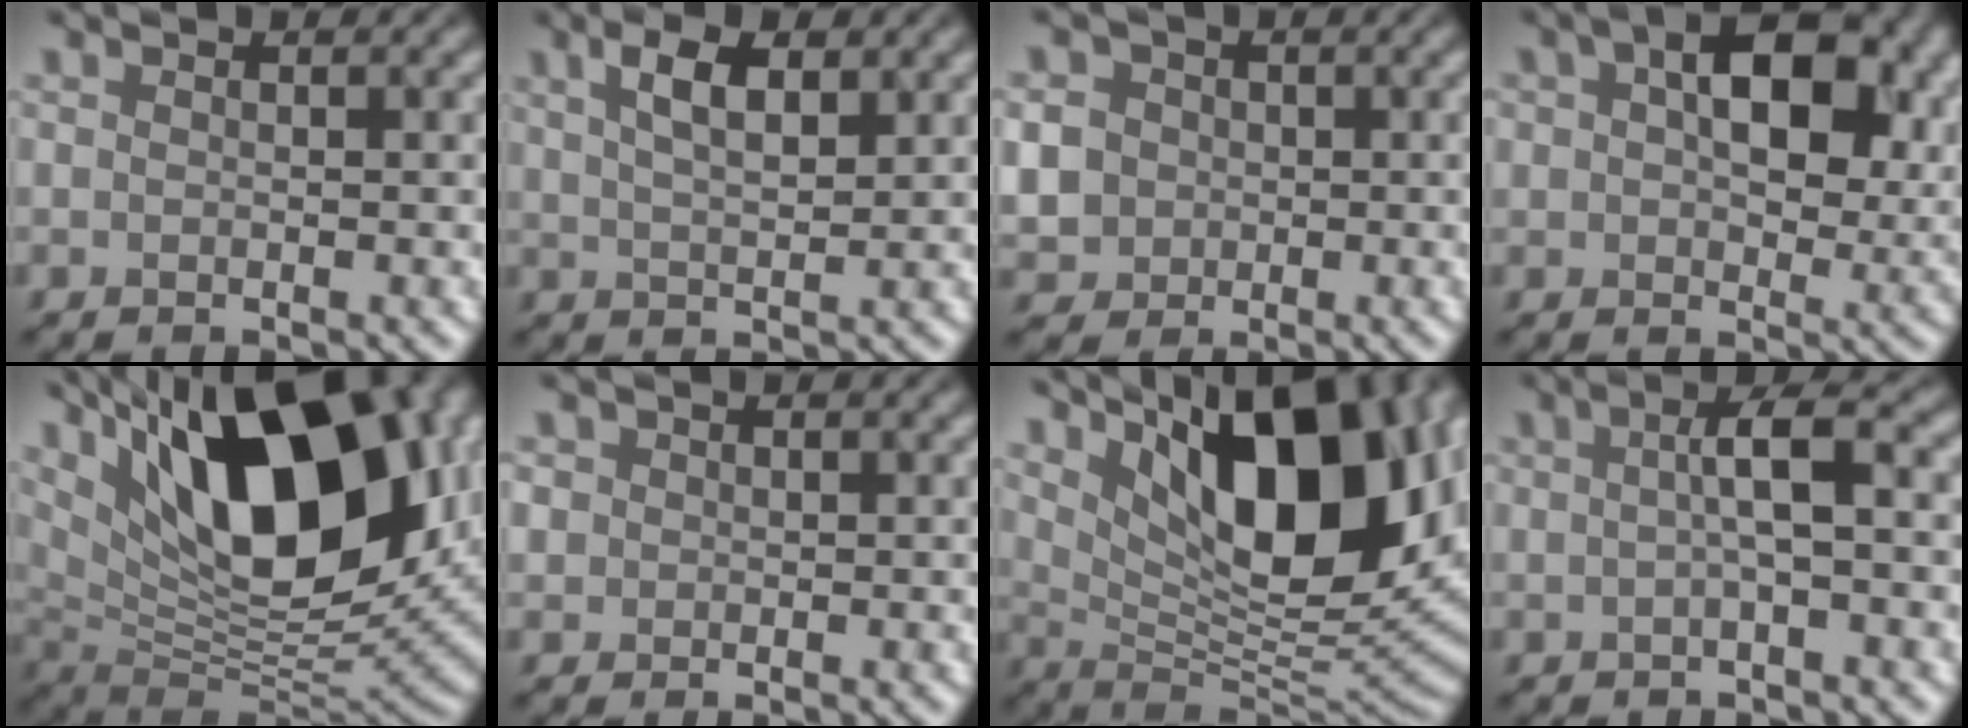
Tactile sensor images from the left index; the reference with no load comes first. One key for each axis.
{"total": 3.8, "fx": 1.9, "fy": 1.3, "fz": 3.0, "tx": -0.061, "ty": 0.006, "tz": 0.035}
{"total": 6.3, "fx": 0.3, "fy": 5.8, "fz": 2.4, "tx": -0.068, "ty": 0.028, "tz": -0.007}
{"total": 11.0, "fx": 3.5, "fy": 6.6, "fz": 8.0, "tx": -0.118, "ty": 0.007, "tz": 0.051}
{"total": 17.8, "fx": 6.9, "fy": 8.3, "fz": 14.1, "tx": -0.230, "ty": 0.017, "tz": 0.107}
{"total": 1.6, "fx": 0.6, "fy": 1.4, "fz": 0.6, "tx": -0.019, "ty": 0.005, "tz": 0.017}
{"total": 15.6, "fx": 6.2, "fy": 6.7, "fz": 12.6, "tx": -0.197, "ty": 0.001, "tz": 0.111}
{"total": 3.4, "fx": 0.1, "fy": 0.7, "fz": 3.3, "tx": -0.068, "ty": 0.010, "tz": -0.001}